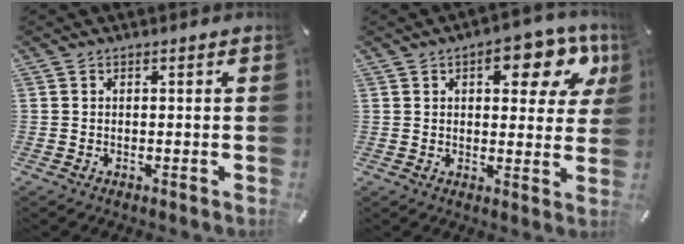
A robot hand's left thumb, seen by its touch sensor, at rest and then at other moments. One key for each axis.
{"total": 12.1, "fx": 5.3, "fy": 6.2, "fz": 8.9, "tx": -0.100, "ty": -0.019, "tz": 0.083}